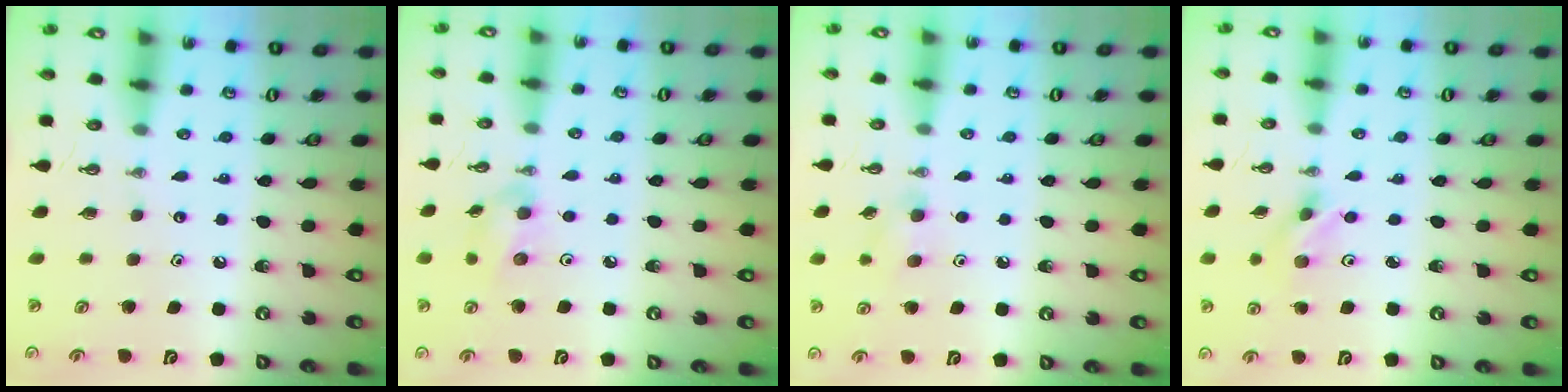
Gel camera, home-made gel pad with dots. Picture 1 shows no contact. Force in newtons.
{"total": 7.3, "press": 6.9, "slide": 2.3}
{"total": 6.8, "press": 6.6, "slide": 1.6}
{"total": 3.2, "press": 3.1, "slide": 0.8}